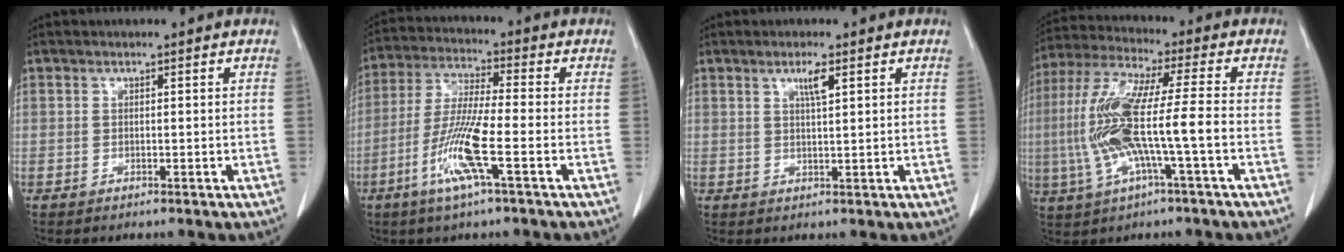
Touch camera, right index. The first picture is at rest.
{"total": 10.6, "force": [-4.0, 0.2, 9.8], "torque": [-0.201, -0.012, -0.083]}
{"total": 2.5, "force": [1.3, 0.1, 2.2], "torque": [-0.043, -0.001, 0.025]}
{"total": 13.6, "force": [-2.4, 0.9, 13.4], "torque": [-0.288, 0.008, -0.048]}